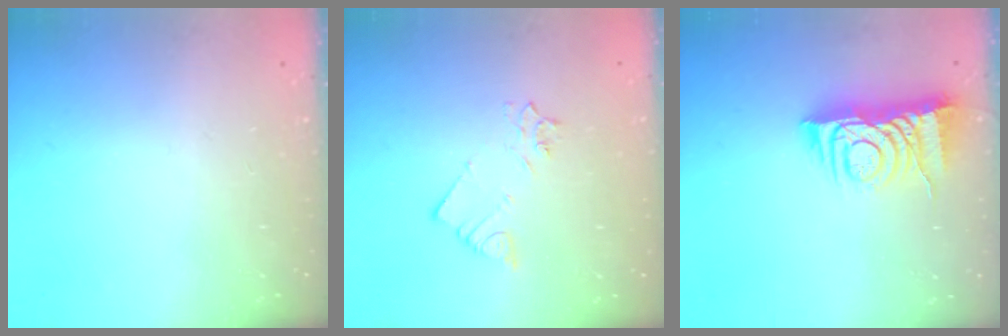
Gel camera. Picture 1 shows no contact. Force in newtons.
{"total": 3.3, "press": 3.3, "slide": 0.3}
{"total": 9.1, "press": 9.0, "slide": 1.0}